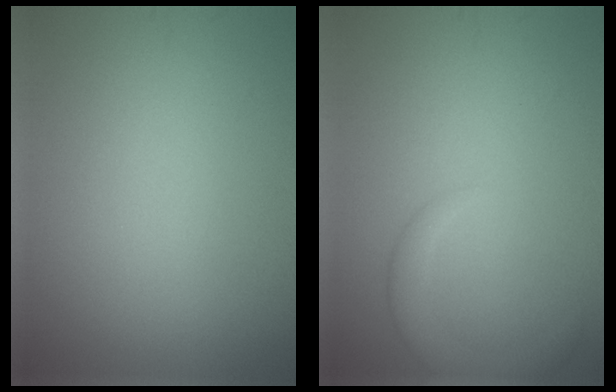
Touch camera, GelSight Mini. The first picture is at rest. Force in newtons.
{"total": 2.6, "press": 2.5, "slide": 0.2}